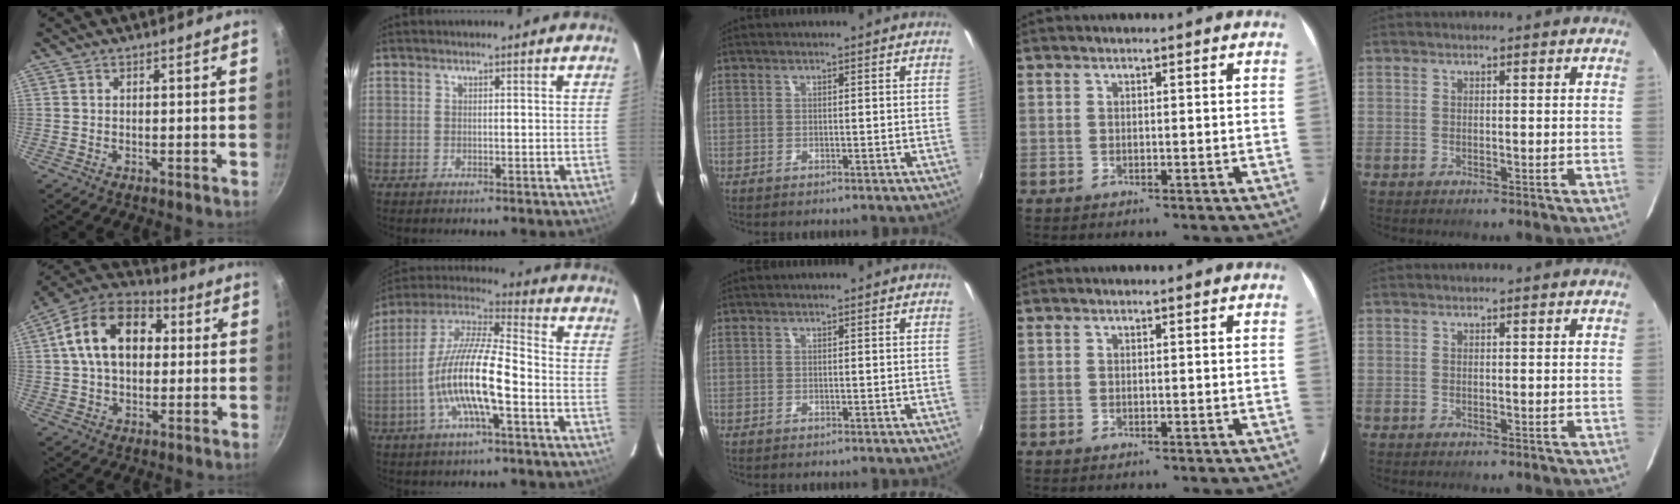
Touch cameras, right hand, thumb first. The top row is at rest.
{"thumb": {"total": 16.7, "force": [3.0, 11.4, 11.9], "torque": [-0.173, 0.027, 0.033]}, "index": {"total": 14.8, "force": [-4.9, 2.9, 13.7], "torque": [-0.266, -0.002, -0.098]}}